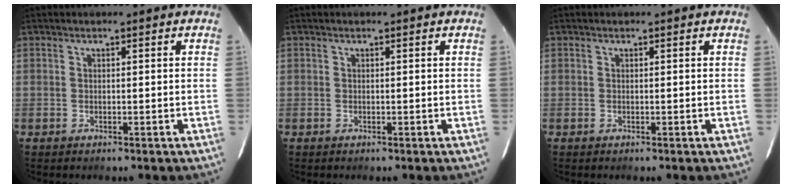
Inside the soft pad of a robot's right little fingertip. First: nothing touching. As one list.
[{"total": 0.0}, {"total": 0.0}]